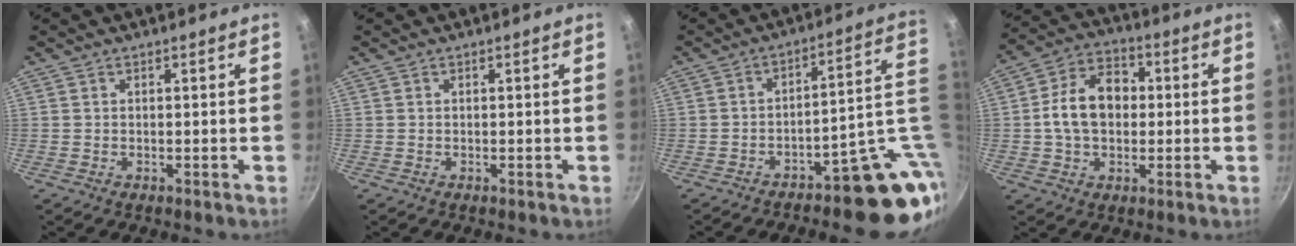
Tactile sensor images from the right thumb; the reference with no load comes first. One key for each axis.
{"total": 0.0}
{"total": 15.4, "fx": -3.7, "fy": 6.9, "fz": 13.2, "tx": -0.097, "ty": 0.031, "tz": -0.044}
{"total": 12.4, "fx": 0.4, "fy": 8.9, "fz": 8.6, "tx": -0.115, "ty": 0.027, "tz": -0.007}